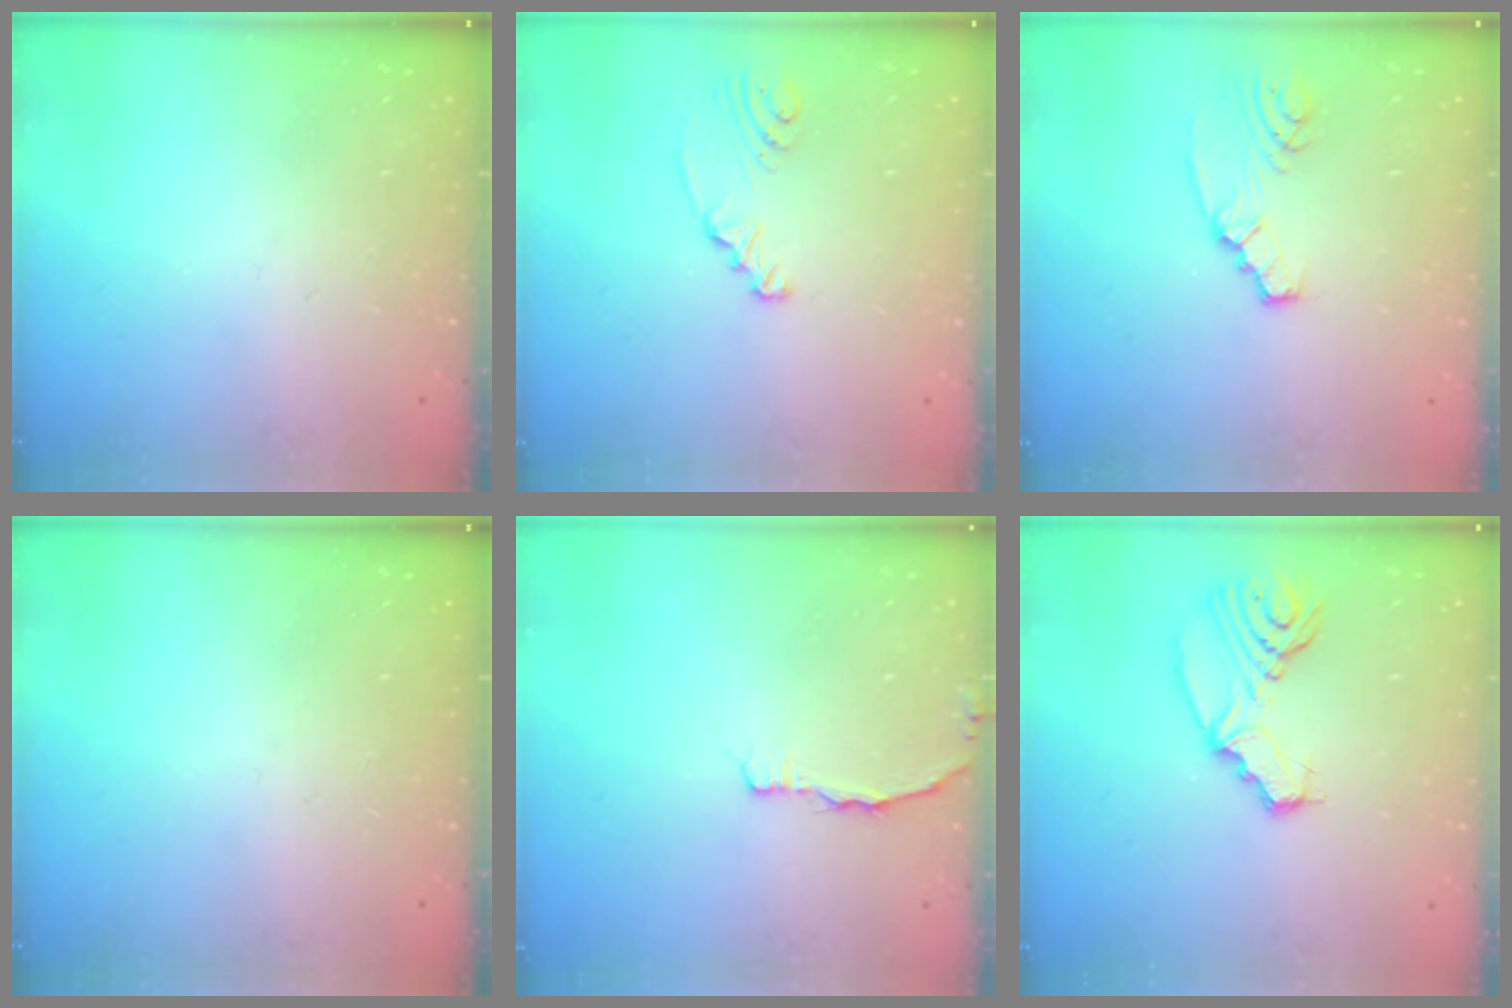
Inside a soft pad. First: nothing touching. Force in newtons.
{"total": 2.4, "press": 2.4, "slide": 0.2}
{"total": 2.7, "press": 2.7, "slide": 0.4}
{"total": 0.0}
{"total": 2.0, "press": 2.0, "slide": 0.3}
{"total": 10.8, "press": 10.6, "slide": 2.2}